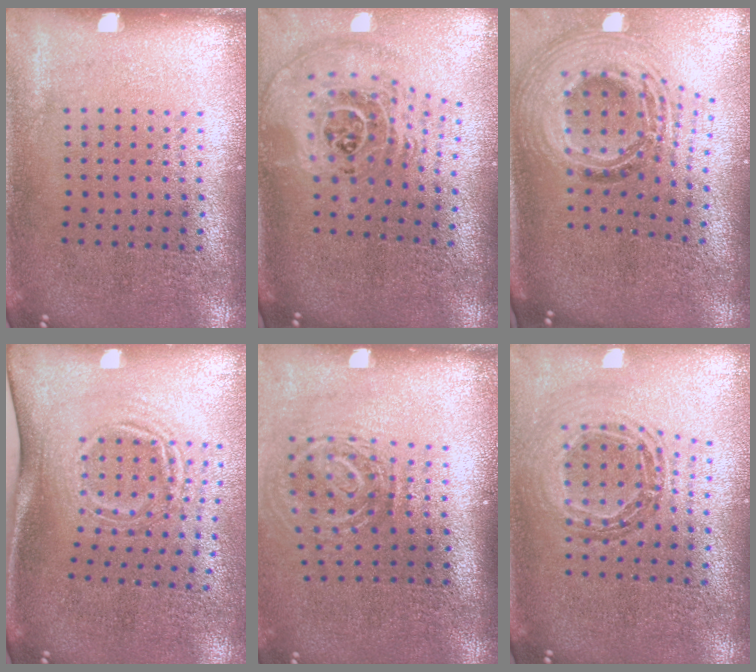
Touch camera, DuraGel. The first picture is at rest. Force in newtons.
{"total": 2.5, "press": 1.8, "slide": 1.8}
{"total": 2.1, "press": 1.6, "slide": 1.4}
{"total": 1.7, "press": 1.2, "slide": 1.2}
{"total": 1.9, "press": 1.2, "slide": 1.4}
{"total": 0.8, "press": 0.8, "slide": 0.0}